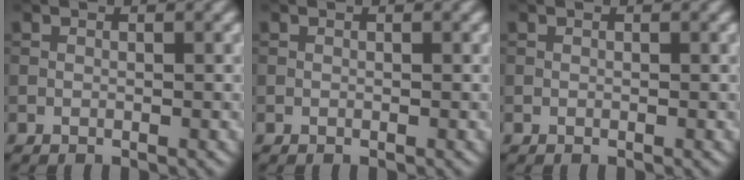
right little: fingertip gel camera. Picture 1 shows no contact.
{"total": 0.0}
{"total": 0.0}